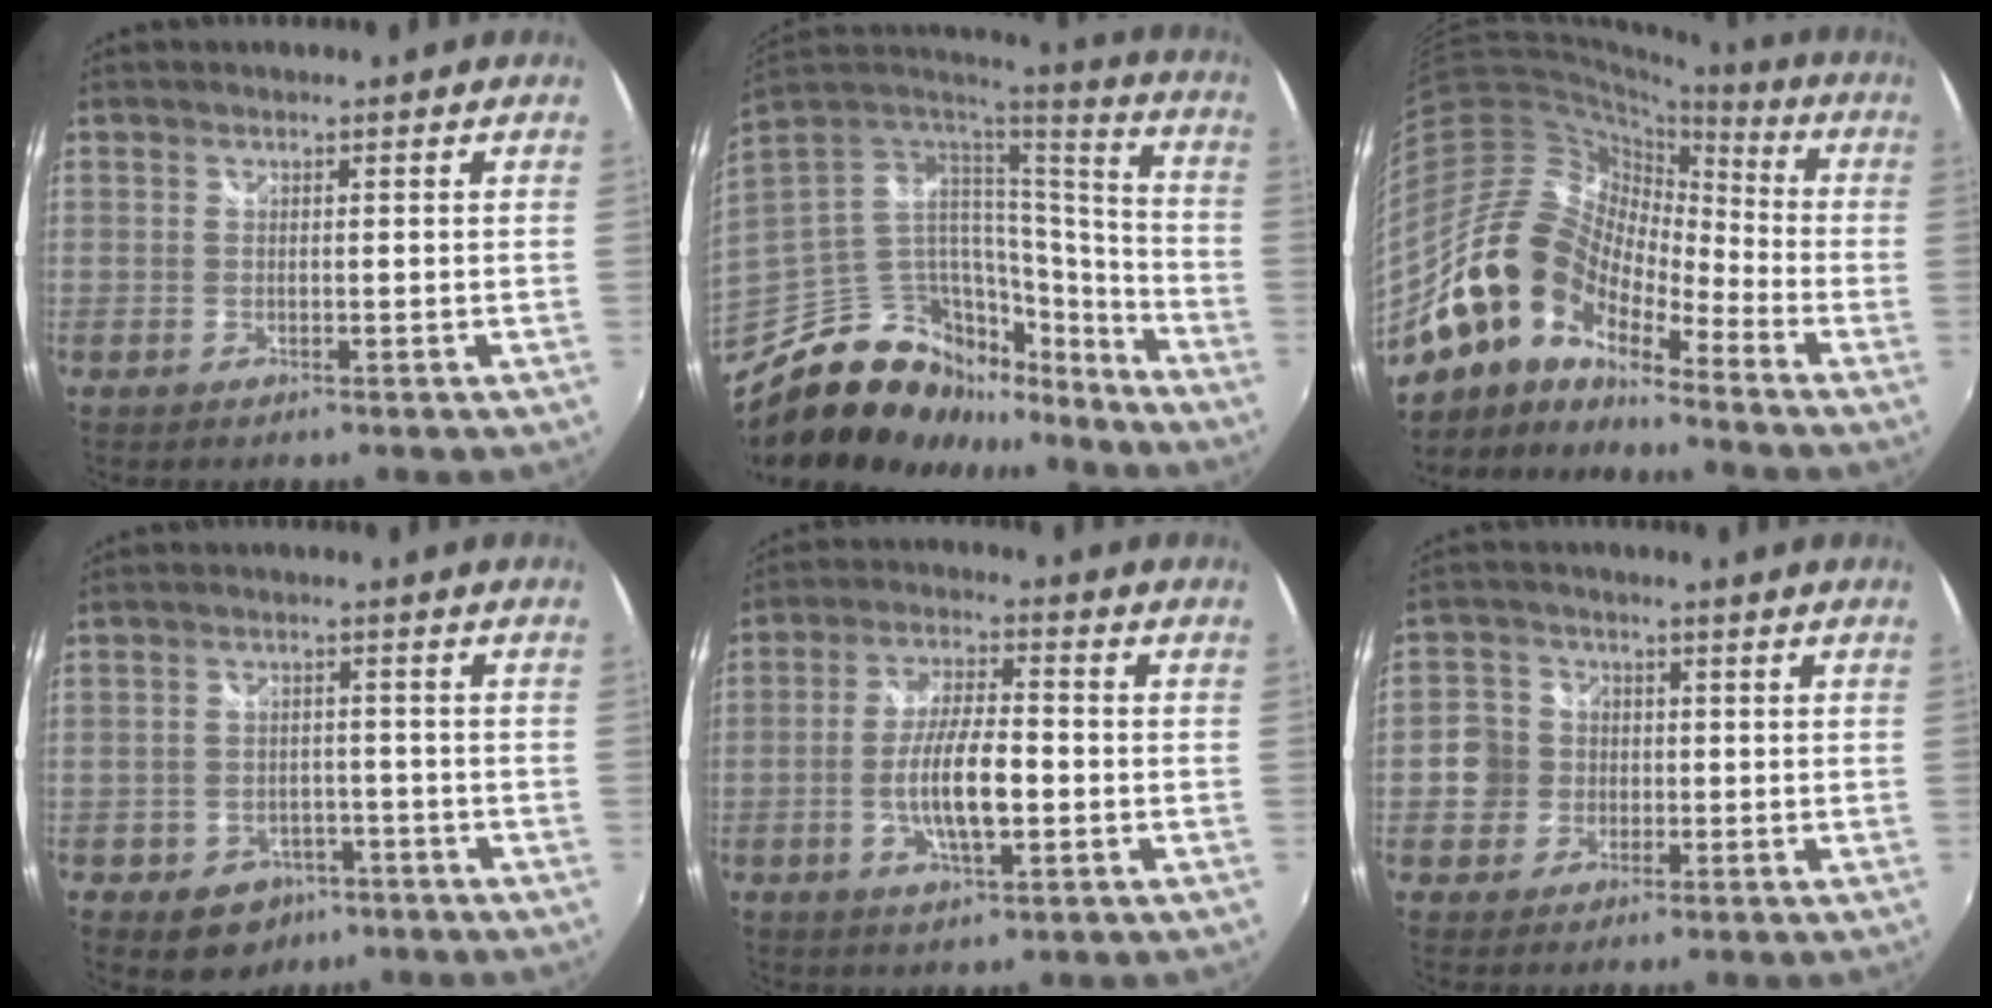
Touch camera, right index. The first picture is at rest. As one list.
[{"total": 26.0, "force": [-16.8, 14.7, 13.3], "torque": [-0.256, 0.029, -0.249]}, {"total": 15.7, "force": [-11.4, 7.5, 7.9], "torque": [-0.136, 0.005, -0.229]}, {"total": 7.4, "force": [-4.2, 5.7, 2.3], "torque": [-0.058, 0.012, -0.044]}, {"total": 9.5, "force": [-2.3, 2.8, 8.8], "torque": [-0.171, -0.002, -0.039]}, {"total": 6.2, "force": [-1.1, 5.9, 1.5], "torque": [-0.033, 0.008, -0.026]}]